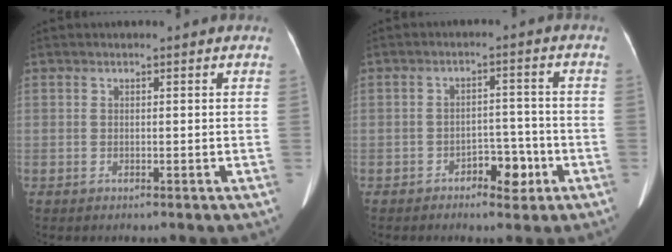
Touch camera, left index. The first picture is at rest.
{"total": 4.7, "force": [-2.6, 2.5, 3.0], "torque": [-0.035, 0.014, -0.038]}